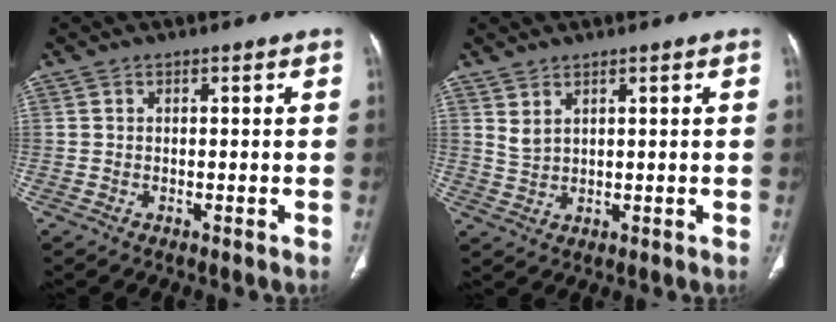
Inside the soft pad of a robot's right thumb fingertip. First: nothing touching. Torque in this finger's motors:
{"motor_torque": [0.65, 2.99, 0.21, 0.11, 0.05]}